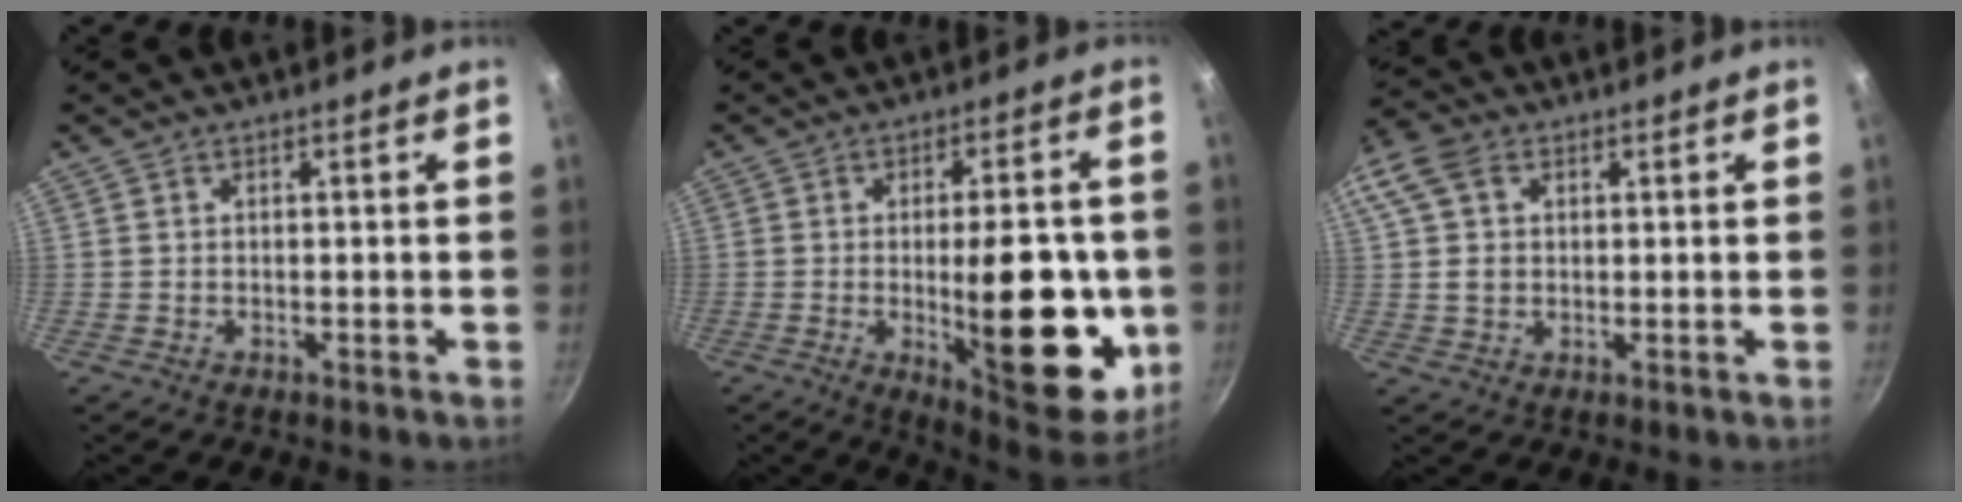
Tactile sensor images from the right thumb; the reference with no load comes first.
{"total": 21.6, "force": [-3.3, 8.7, 19.5], "torque": [-0.211, -0.004, -0.033]}
{"total": 11.4, "force": [3.3, 8.7, 6.5], "torque": [-0.141, 0.015, 0.053]}